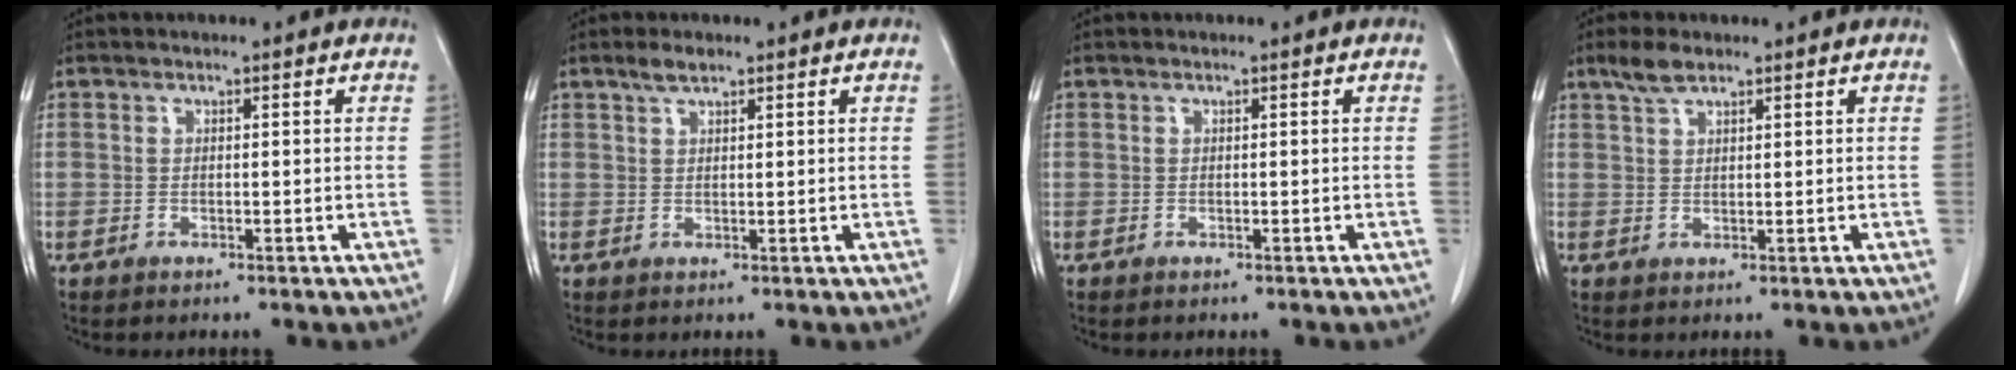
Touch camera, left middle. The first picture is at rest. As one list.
[{"total": 2.0, "force": [1.6, 0.5, 1.2], "torque": [-0.027, 0.004, 0.031]}, {"total": 0.0}, {"total": 3.0, "force": [2.3, 0.8, 1.7], "torque": [-0.042, 0.006, 0.047]}]